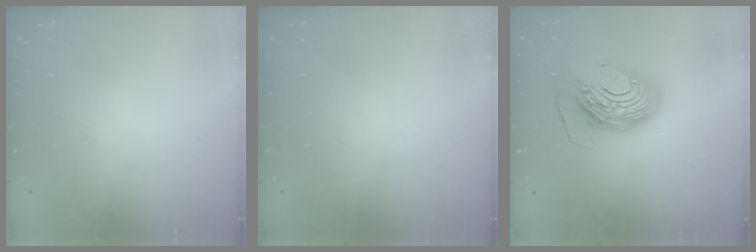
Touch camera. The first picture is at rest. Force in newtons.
{"total": 0.0}
{"total": 13.7, "press": 13.6, "slide": 1.4}